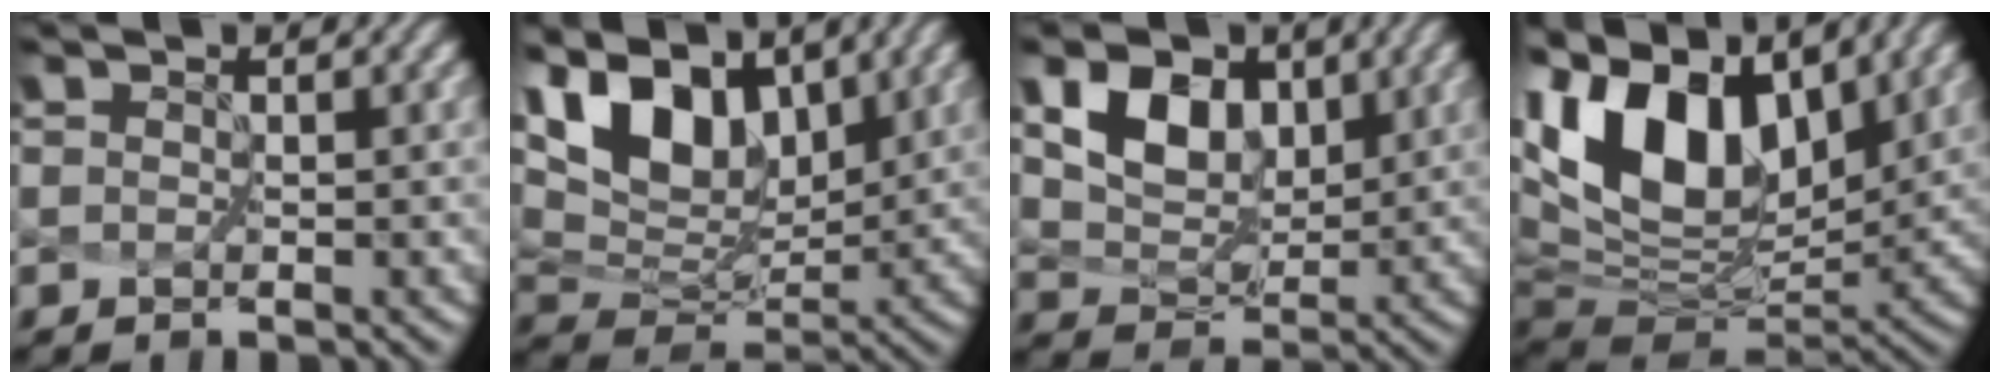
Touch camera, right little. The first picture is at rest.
{"total": 10.8, "force": [5.4, 5.7, 7.5], "torque": [-0.146, 0.013, 0.097]}
{"total": 5.7, "force": [3.0, 3.6, 3.3], "torque": [-0.074, -0.009, 0.068]}
{"total": 14.3, "force": [5.9, 8.4, 10.0], "torque": [-0.208, 0.029, 0.118]}